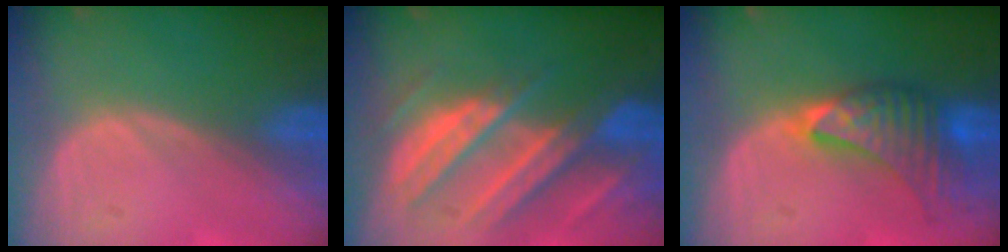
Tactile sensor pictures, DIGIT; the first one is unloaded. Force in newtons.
{"total": 10.4, "press": 9.1, "slide": 4.9}
{"total": 7.4, "press": 7.4, "slide": 0.5}